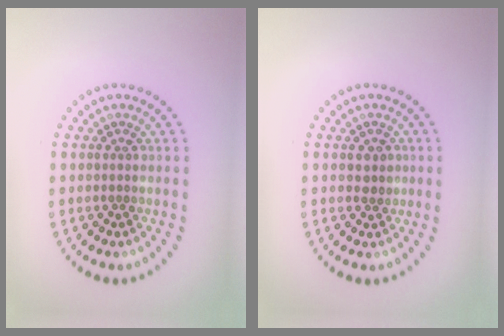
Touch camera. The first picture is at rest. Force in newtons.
{"total": 1.5, "press": 1.4, "slide": 0.6}